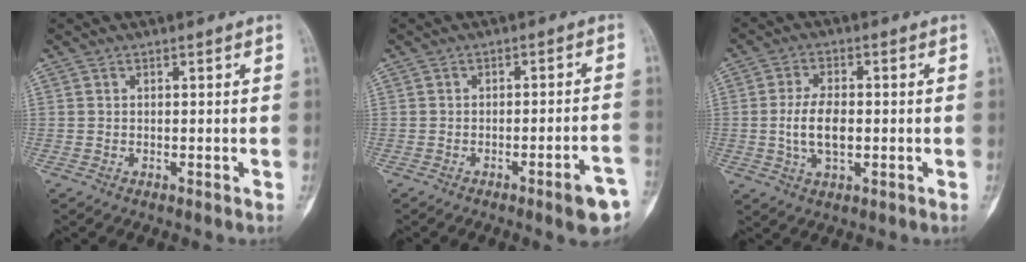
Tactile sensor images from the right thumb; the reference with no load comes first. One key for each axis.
{"total": 6.9, "fx": -3.8, "fy": 1.0, "fz": 5.7, "tx": -0.070, "ty": 0.022, "tz": -0.044}
{"total": 7.4, "fx": -0.7, "fy": 3.8, "fz": 6.3, "tx": -0.116, "ty": 0.003, "tz": -0.014}